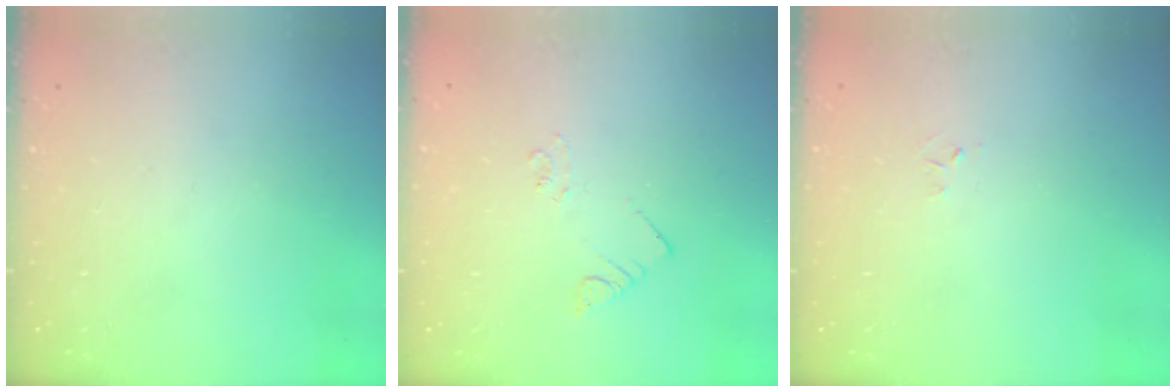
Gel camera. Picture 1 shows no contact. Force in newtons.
{"total": 2.2, "press": 2.2, "slide": 0.1}
{"total": 2.6, "press": 2.6, "slide": 0.4}